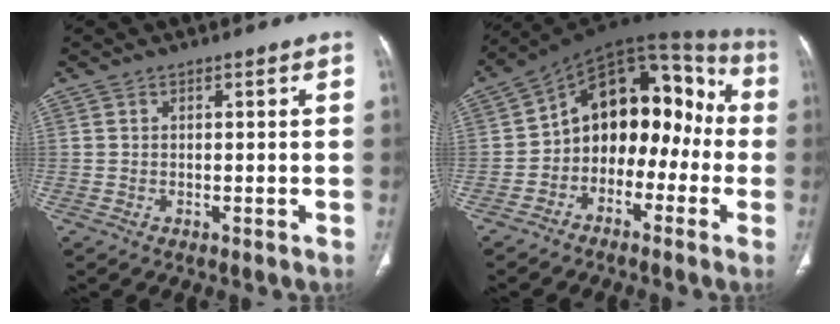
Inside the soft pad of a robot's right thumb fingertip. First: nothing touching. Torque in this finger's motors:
{"motor_torque": [0.08, 1.19, 0.08, -0.12, 0.32]}